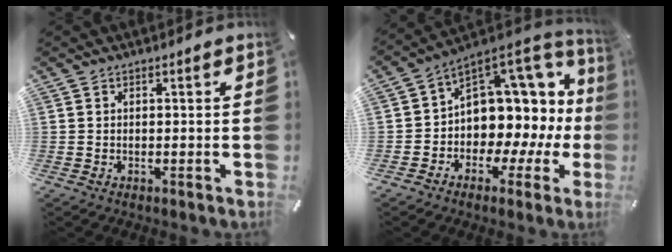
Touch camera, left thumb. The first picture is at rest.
{"total": 11.1, "force": [3.3, 8.6, 6.1], "torque": [-0.080, -0.064, 0.054]}